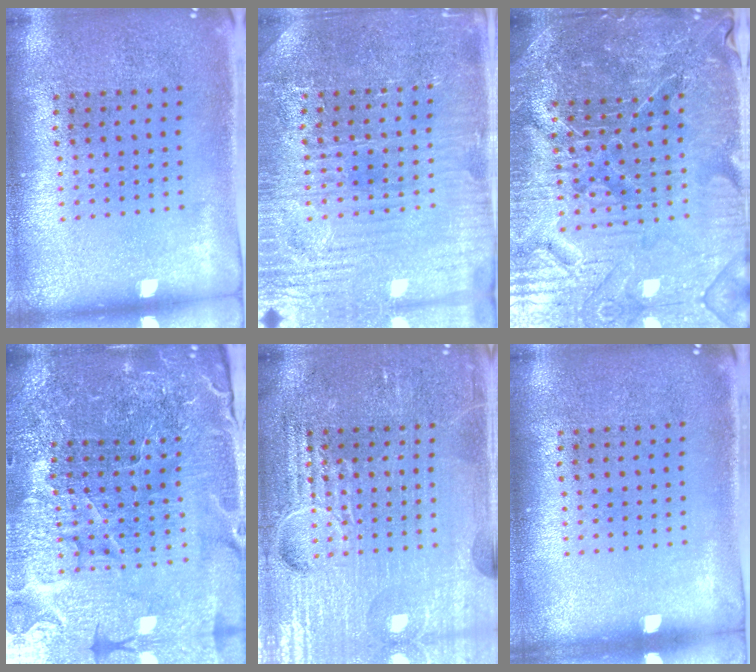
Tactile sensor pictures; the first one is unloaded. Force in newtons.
{"total": 3.9, "press": 3.8, "slide": 0.8}
{"total": 5.8, "press": 5.4, "slide": 2.2}
{"total": 5.5, "press": 5.2, "slide": 1.9}
{"total": 7.2, "press": 7.2, "slide": 0.8}
{"total": 0.0}